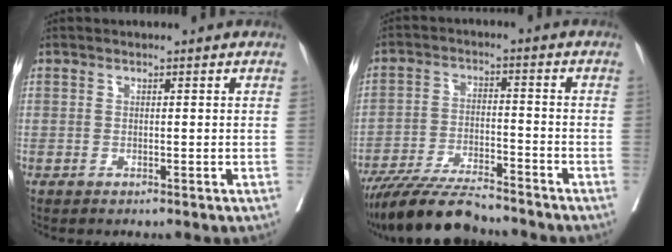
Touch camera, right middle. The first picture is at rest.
{"total": 11.7, "force": [-10.6, 1.2, 5.0], "torque": [-0.082, -0.017, -0.186]}